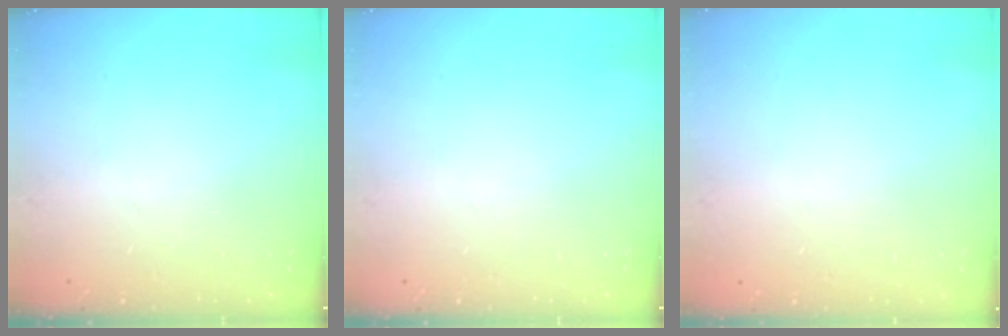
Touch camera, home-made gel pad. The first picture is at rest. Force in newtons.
{"total": 0.0}
{"total": 0.5, "press": 0.5, "slide": 0.1}